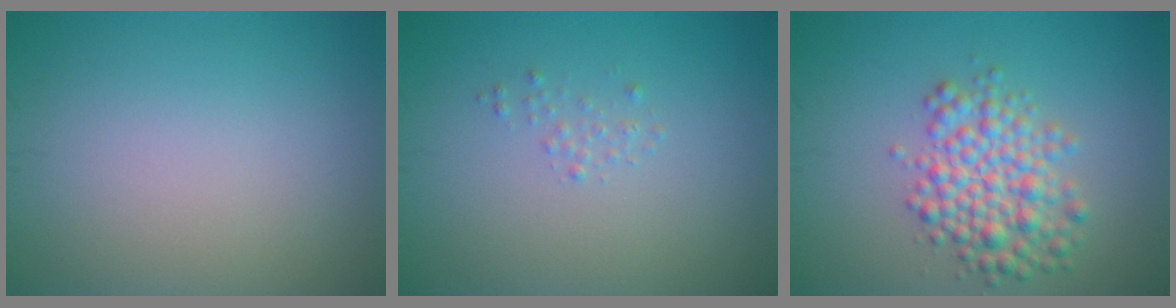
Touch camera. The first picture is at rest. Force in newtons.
{"total": 0.7, "press": 0.7, "slide": 0.1}
{"total": 4.9, "press": 4.9, "slide": 0.1}